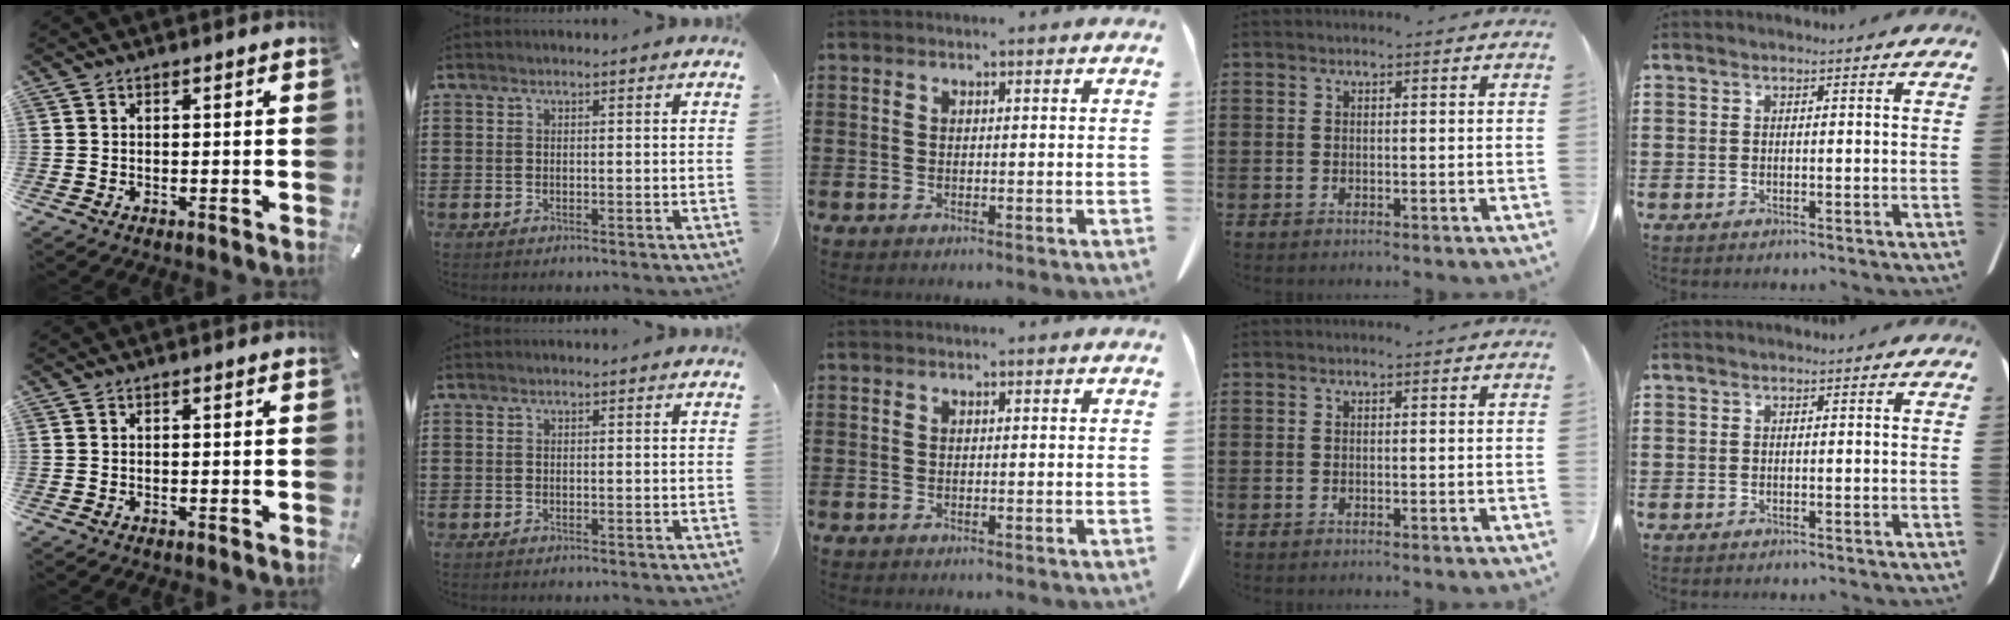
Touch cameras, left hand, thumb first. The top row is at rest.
{}